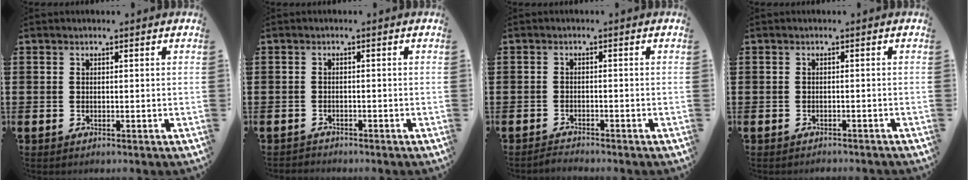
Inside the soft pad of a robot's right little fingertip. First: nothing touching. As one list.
[{"total": 0.8, "force": [-0.8, 0.1, -0.1], "torque": [0.001, 0.001, -0.018]}, {"total": 1.3, "force": [-1.3, 0.0, -0.1], "torque": [-0.003, 0.001, -0.026]}, {"total": 0.6, "force": [-0.6, 0.0, 0.0], "torque": [-0.001, -0.002, -0.013]}]